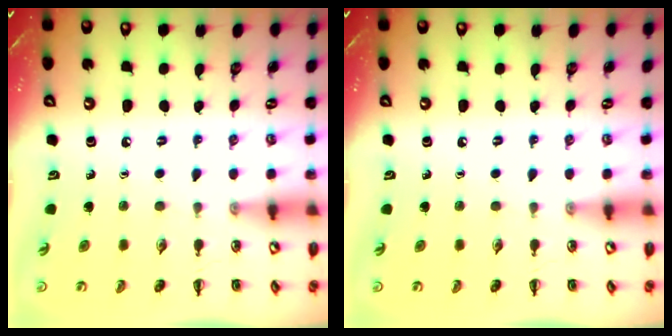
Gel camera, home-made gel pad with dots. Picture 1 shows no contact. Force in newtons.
{"total": 0.0}